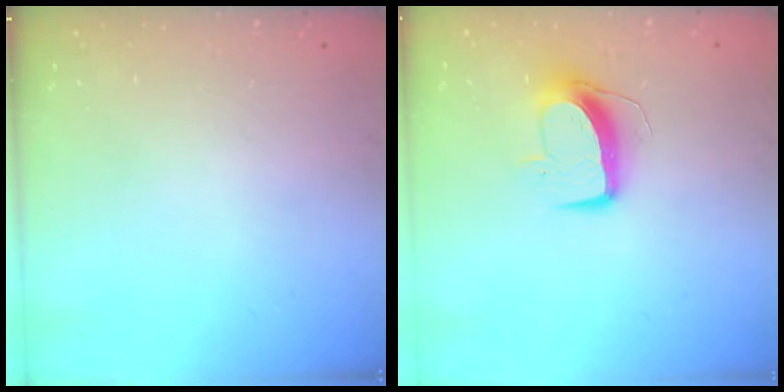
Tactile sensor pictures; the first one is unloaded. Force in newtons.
{"total": 9.8, "press": 9.7, "slide": 1.0}